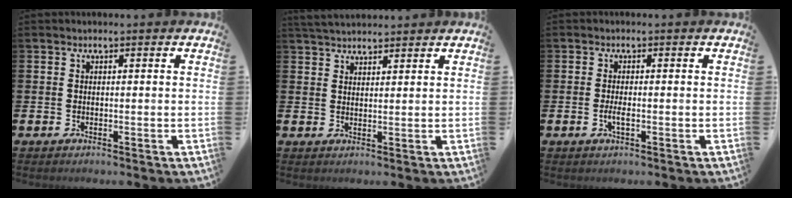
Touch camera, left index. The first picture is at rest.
{"total": 3.3, "force": [3.3, 0.6, 0.4], "torque": [-0.009, -0.013, 0.060]}
{"total": 1.6, "force": [-0.4, 0.5, 1.5], "torque": [-0.035, 0.003, -0.006]}